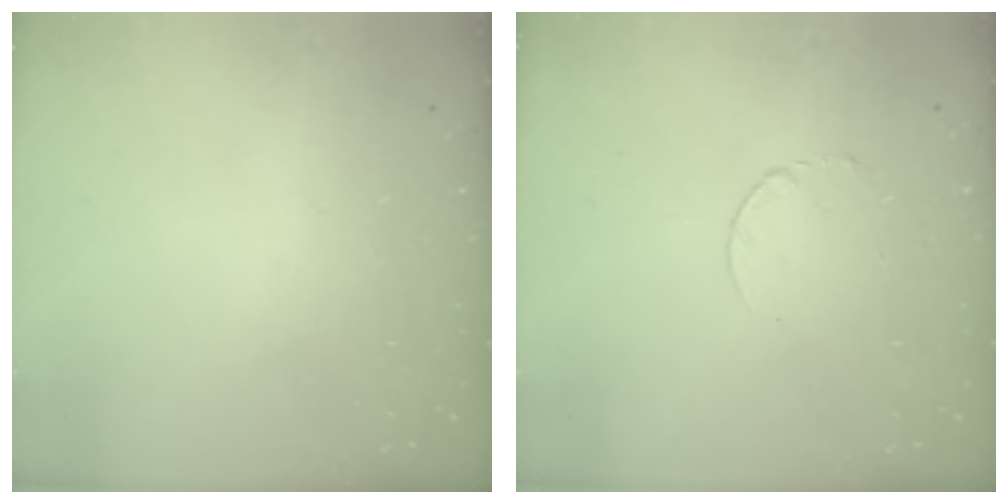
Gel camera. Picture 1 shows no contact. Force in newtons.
{"total": 2.5, "press": 2.5, "slide": 0.3}